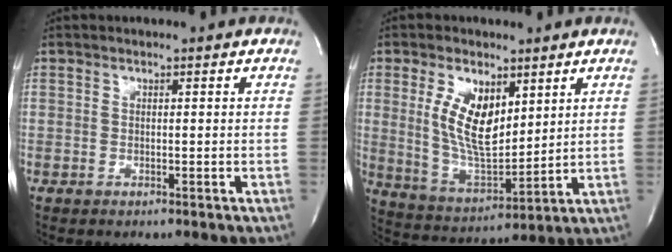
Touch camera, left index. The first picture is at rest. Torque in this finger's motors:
{"motor_torque": [0.31, -0.13, 0.50, 0.16]}